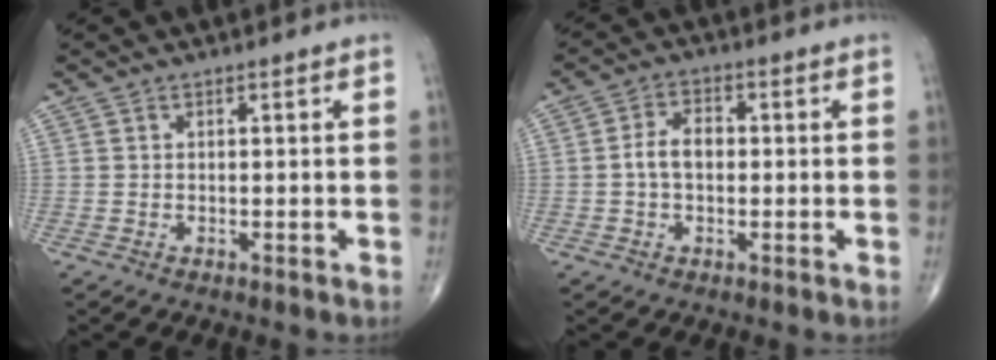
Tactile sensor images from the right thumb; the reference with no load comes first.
{"total": 4.8, "force": [-0.3, 3.1, 3.6], "torque": [-0.062, 0.018, -0.012]}